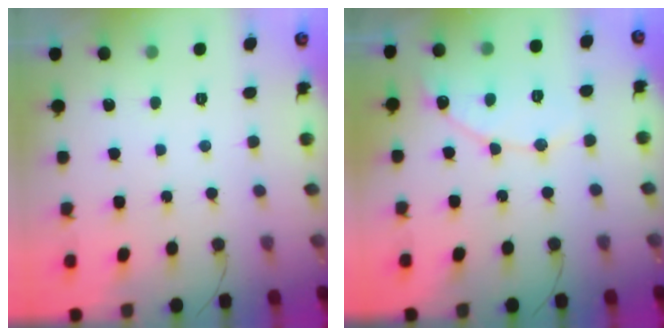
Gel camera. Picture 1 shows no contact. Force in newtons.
{"total": 8.8, "press": 8.7, "slide": 0.9}